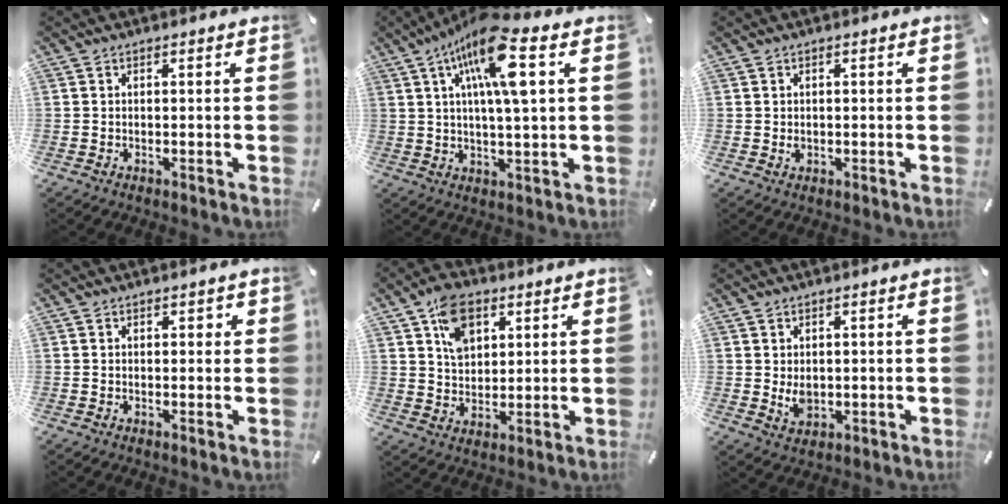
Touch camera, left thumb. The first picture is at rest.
{"total": 14.4, "force": [5.5, 3.7, 12.7], "torque": [-0.236, -0.004, 0.090]}
{"total": 0.9, "force": [0.1, 0.7, 0.5], "torque": [-0.004, -0.002, 0.000]}
{"total": 1.2, "force": [0.5, 0.9, 0.6], "torque": [-0.005, 0.001, 0.006]}
{"total": 9.7, "force": [4.6, 6.8, 5.1], "torque": [-0.085, -0.001, 0.086]}
{"total": 3.9, "force": [0.3, 3.0, 2.5], "torque": [-0.051, -0.006, 0.004]}